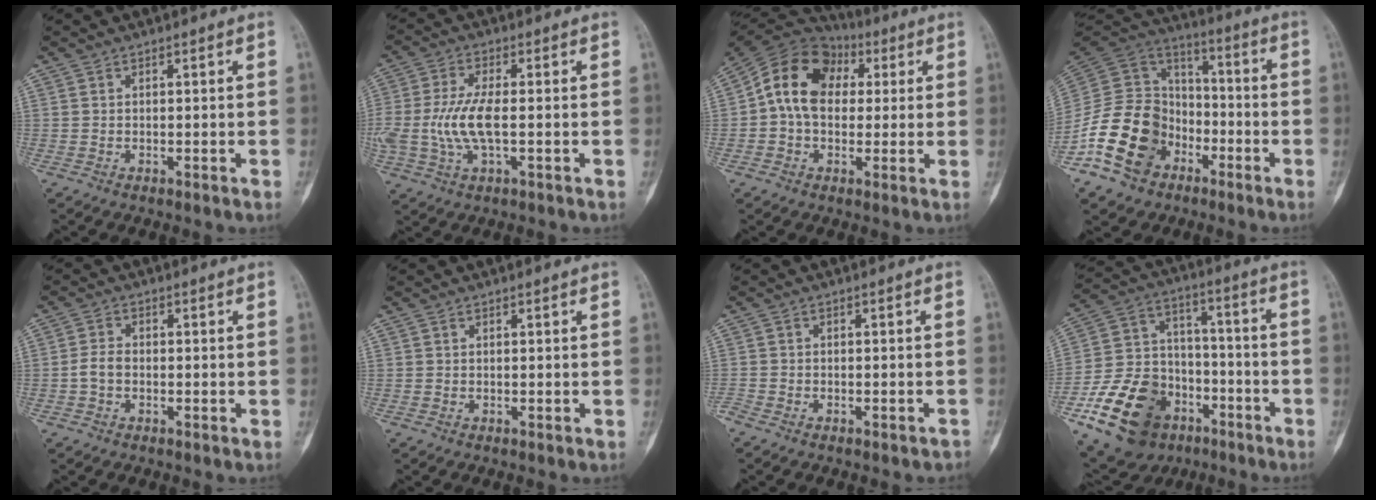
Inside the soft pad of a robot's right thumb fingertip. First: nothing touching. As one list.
[{"total": 9.3, "force": [-0.9, 3.7, 8.4], "torque": [-0.201, 0.004, -0.017]}, {"total": 14.5, "force": [2.2, 10.8, 9.4], "torque": [-0.147, 0.034, 0.028]}, {"total": 17.6, "force": [-8.4, 13.2, 8.0], "torque": [-0.125, 0.076, -0.157]}, {"total": 2.8, "force": [-0.7, 1.8, 1.9], "torque": [-0.038, 0.010, -0.019]}, {"total": 0.0}, {"total": 4.4, "force": [-3.8, 1.8, 1.3], "torque": [-0.017, 0.020, -0.050]}, {"total": 21.9, "force": [-10.7, 15.7, 10.9], "torque": [-0.191, 0.081, -0.176]}]